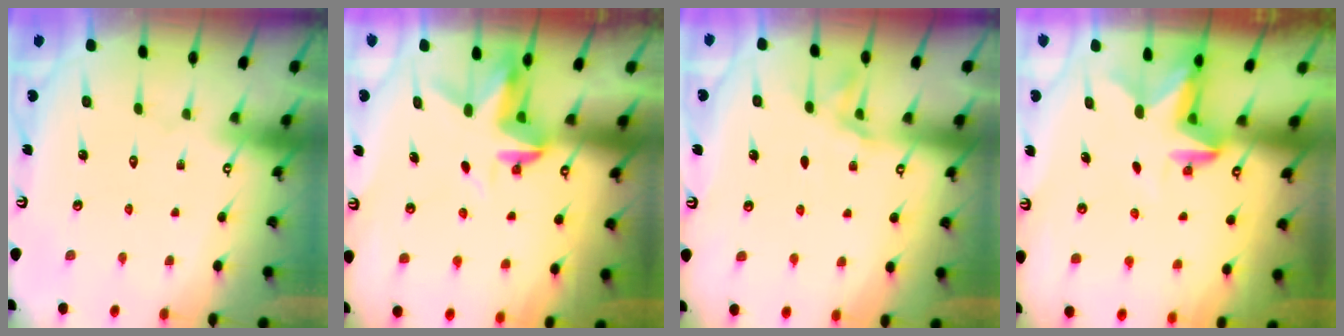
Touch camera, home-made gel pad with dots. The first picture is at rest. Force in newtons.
{"total": 3.4, "press": 3.4, "slide": 0.3}
{"total": 2.9, "press": 2.8, "slide": 0.4}
{"total": 2.7, "press": 2.7, "slide": 0.5}